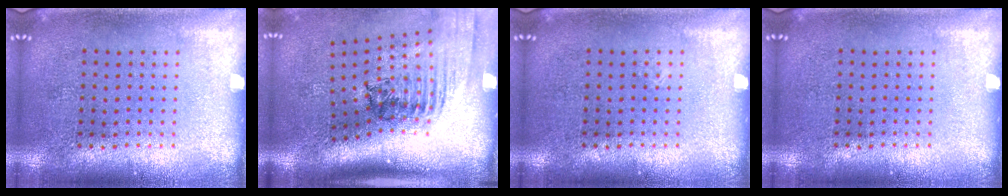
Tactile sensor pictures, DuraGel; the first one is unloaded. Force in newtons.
{"total": 2.6, "press": 1.8, "slide": 1.8}
{"total": 0.0}
{"total": 0.0}